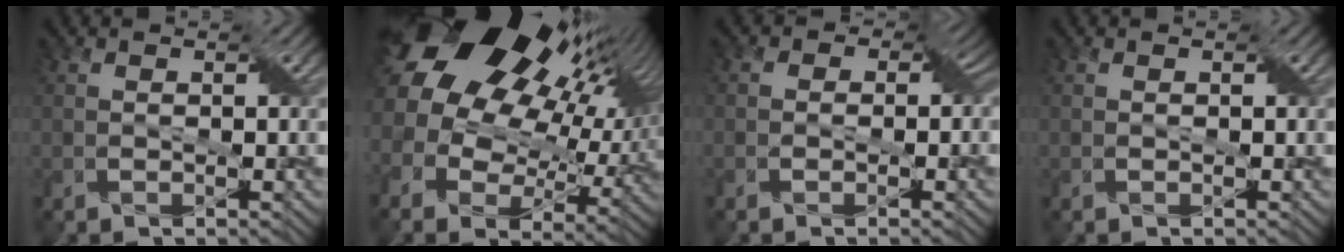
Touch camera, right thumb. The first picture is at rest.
{"total": 22.5, "force": [9.3, 14.6, 14.4], "torque": [-0.312, 0.046, 0.172]}
{"total": 3.7, "force": [-0.6, 3.1, 1.9], "torque": [-0.001, 0.012, -0.031]}
{"total": 0.0}